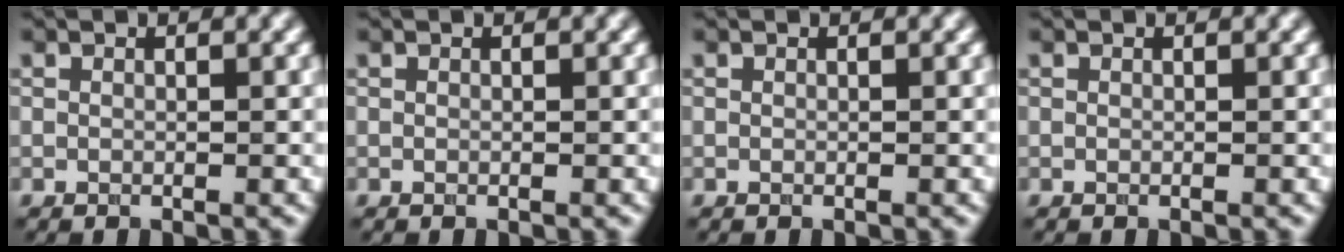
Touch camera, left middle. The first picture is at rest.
{"total": 0.0}
{"total": 0.0}
{"total": 0.0}